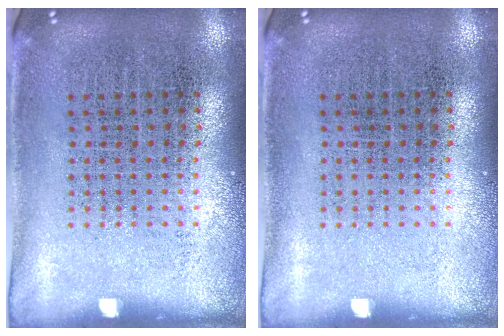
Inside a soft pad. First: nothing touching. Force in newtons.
{"total": 0.0}